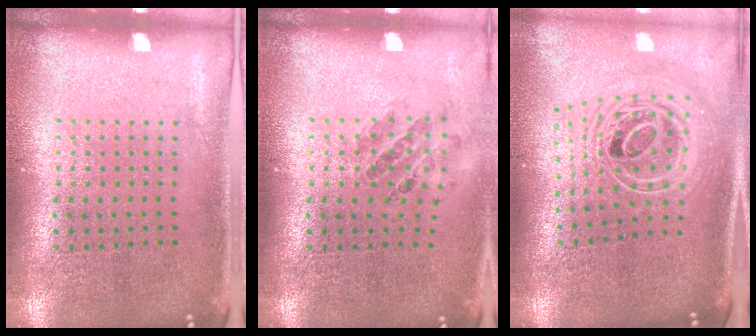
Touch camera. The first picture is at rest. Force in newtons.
{"total": 0.8, "press": 0.8, "slide": 0.1}
{"total": 2.7, "press": 1.9, "slide": 1.9}